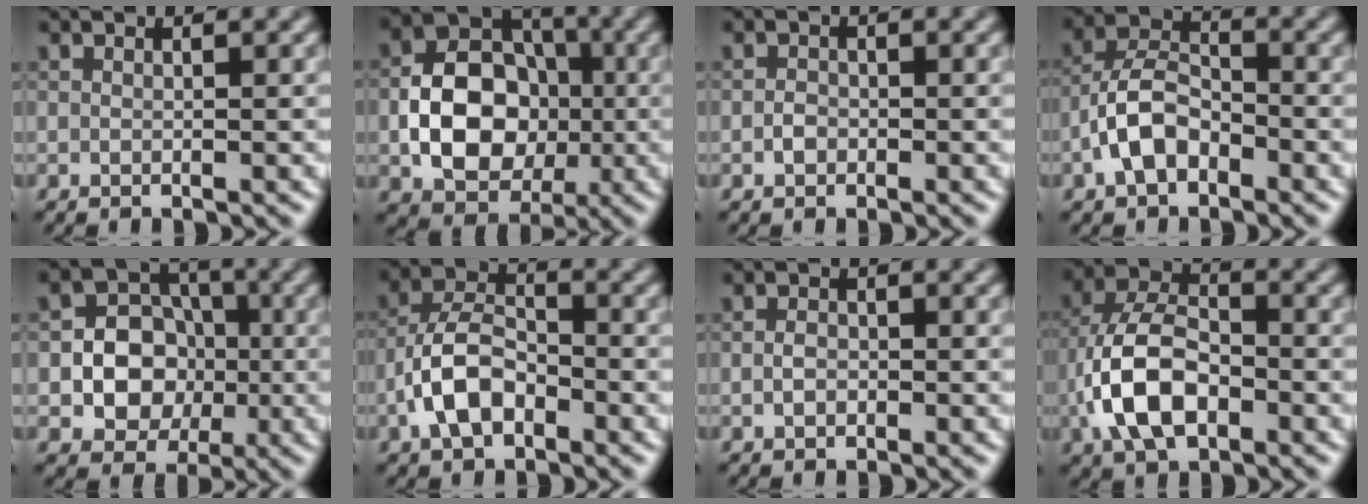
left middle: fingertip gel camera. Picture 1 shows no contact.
{"total": 8.3, "force": [-1.3, 6.2, 5.3], "torque": [-0.087, 0.000, -0.024]}
{"total": 1.0, "force": [-0.4, 0.7, 0.5], "torque": [-0.009, 0.001, -0.010]}
{"total": 4.6, "force": [-2.2, 2.7, 3.1], "torque": [-0.058, 0.013, -0.049]}
{"total": 6.2, "force": [-0.9, 5.3, 3.1], "torque": [-0.013, 0.004, -0.032]}
{"total": 5.2, "force": [-2.4, 2.9, 3.7], "torque": [-0.069, 0.012, -0.050]}
{"total": 1.2, "force": [-0.3, 0.8, 0.7], "torque": [-0.015, 0.001, -0.010]}
{"total": 7.5, "force": [-2.5, 4.1, 5.7], "torque": [-0.122, 0.007, -0.054]}